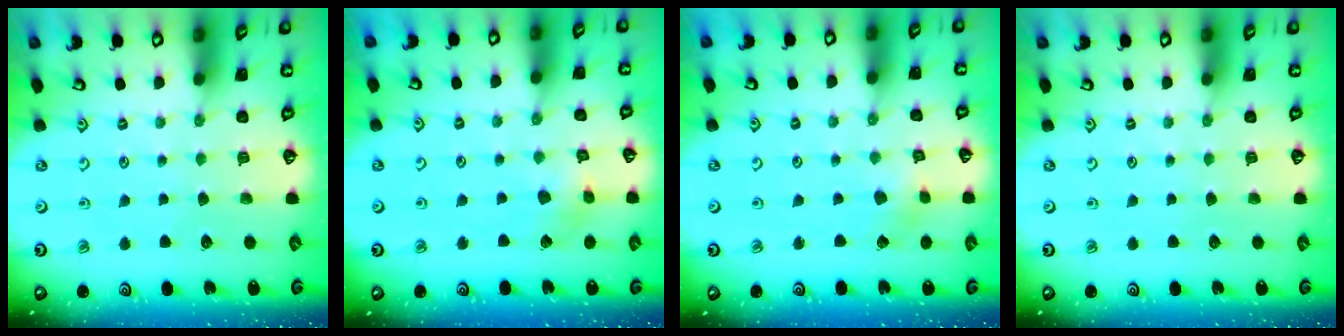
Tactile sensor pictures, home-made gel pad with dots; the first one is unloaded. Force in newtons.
{"total": 4.8, "press": 4.8, "slide": 0.5}
{"total": 3.0, "press": 3.0, "slide": 0.2}
{"total": 0.0}